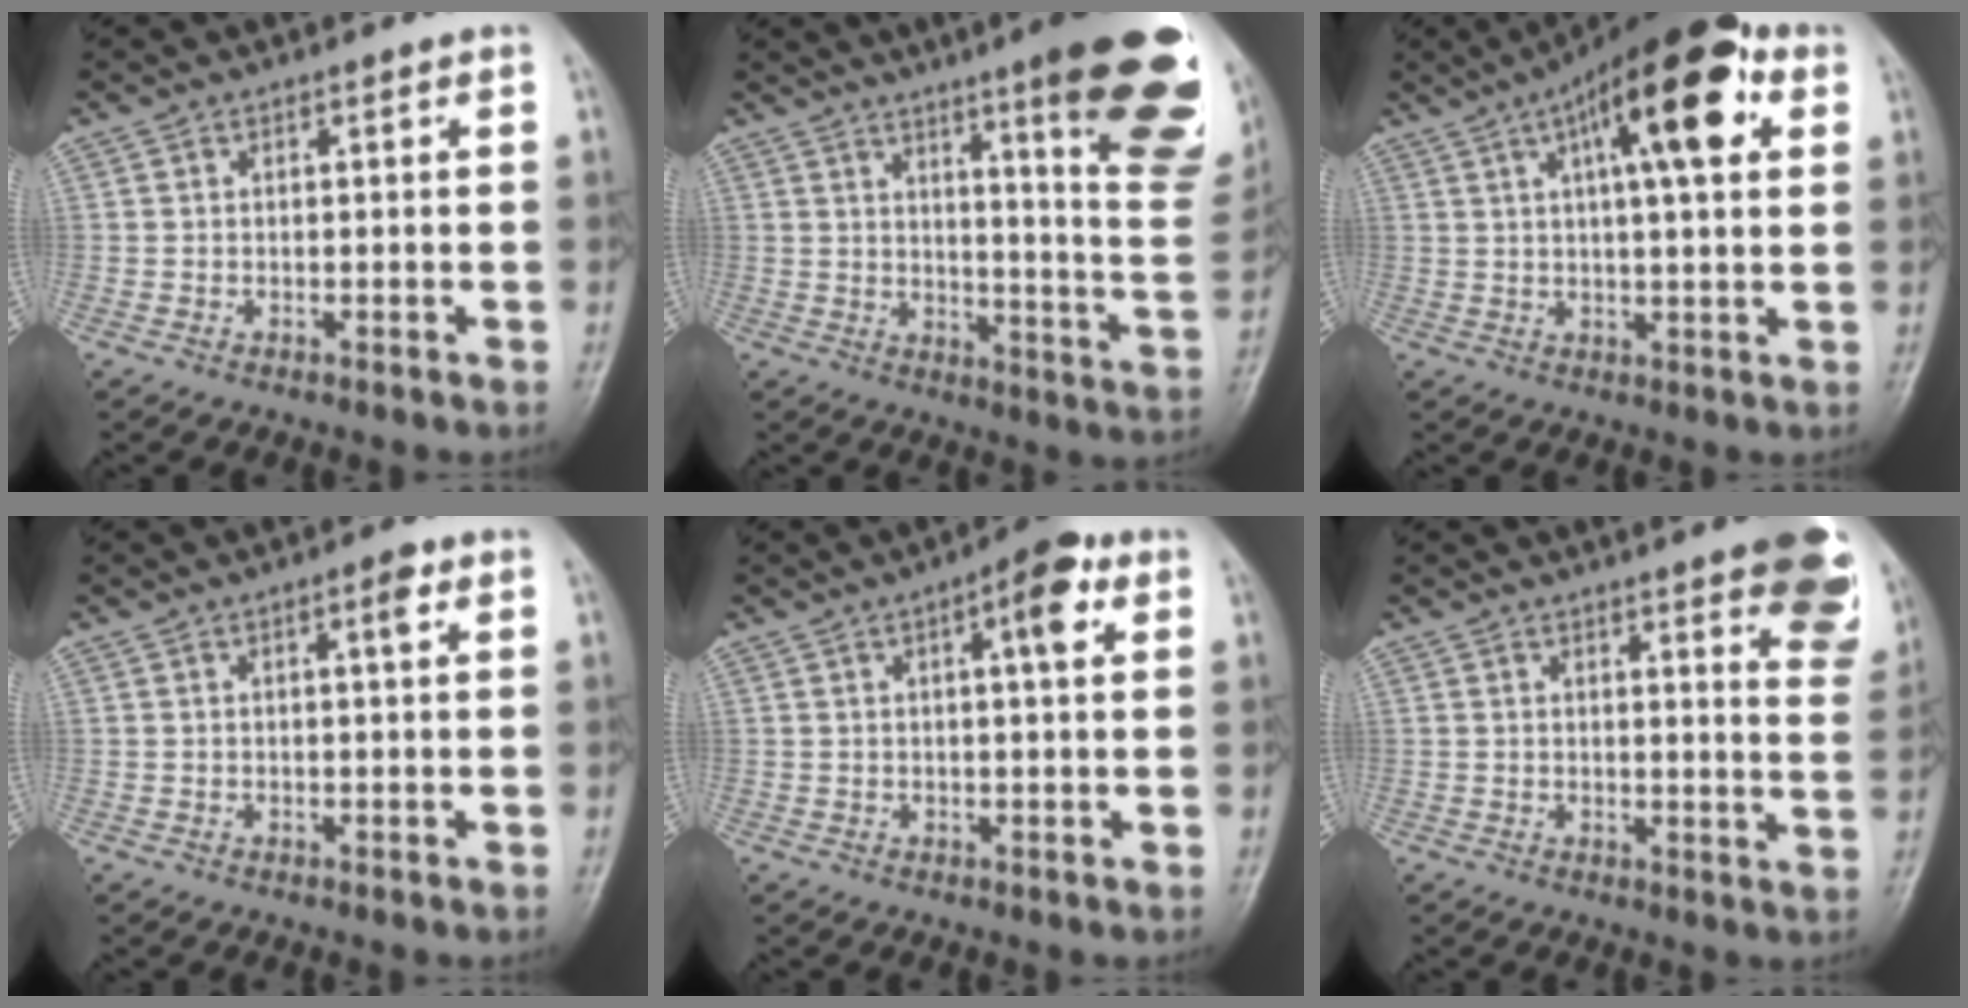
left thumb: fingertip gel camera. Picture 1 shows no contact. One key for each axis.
{"total": 24.4, "fx": 13.7, "fy": 3.9, "fz": 19.8, "tx": -0.212, "ty": -0.068, "tz": 0.181}
{"total": 17.5, "fx": 6.8, "fy": 5.6, "fz": 15.1, "tx": -0.206, "ty": 0.009, "tz": 0.093}
{"total": 2.4, "fx": 1.1, "fy": 0.5, "fz": 2.1, "tx": -0.033, "ty": -0.001, "tz": 0.015}
{"total": 6.6, "fx": 2.6, "fy": 1.9, "fz": 5.8, "tx": -0.074, "ty": 0.003, "tz": 0.029}
{"total": 14.7, "fx": 8.7, "fy": 3.4, "fz": 11.3, "tx": -0.111, "ty": -0.041, "tz": 0.091}